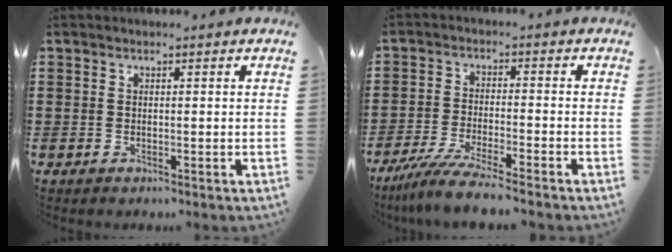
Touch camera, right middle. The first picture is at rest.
{"total": 6.1, "force": [-5.4, -0.3, 2.8], "torque": [-0.071, -0.022, -0.107]}